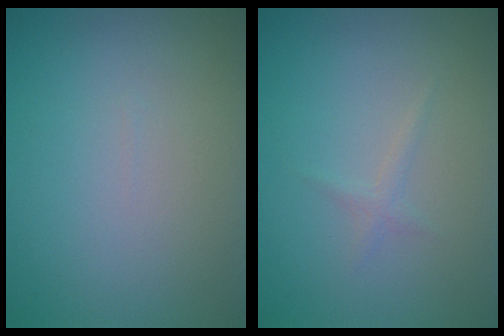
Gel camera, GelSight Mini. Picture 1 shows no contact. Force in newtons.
{"total": 0.8, "press": 0.8, "slide": 0.0}